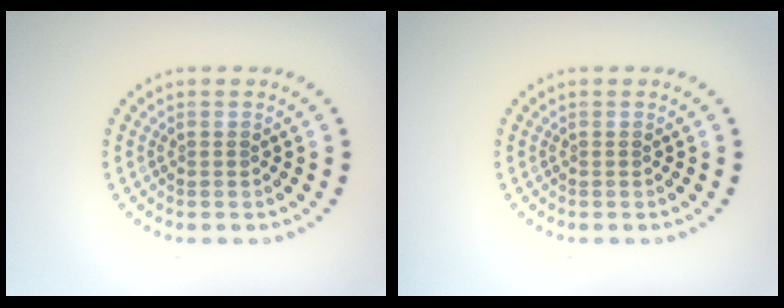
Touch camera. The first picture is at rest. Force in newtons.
{"total": 0.0}